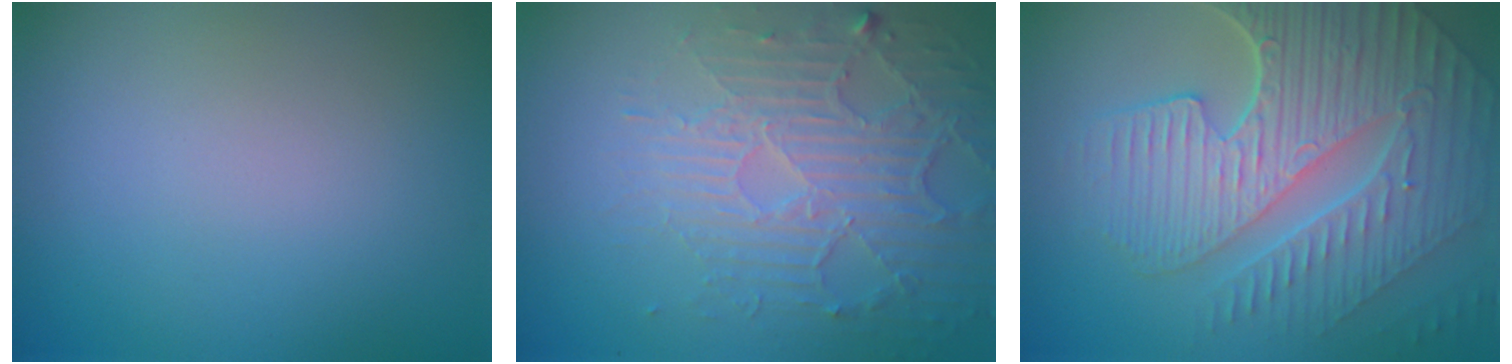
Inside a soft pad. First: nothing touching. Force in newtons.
{"total": 5.1, "press": 3.5, "slide": 3.7}
{"total": 9.1, "press": 6.1, "slide": 6.7}